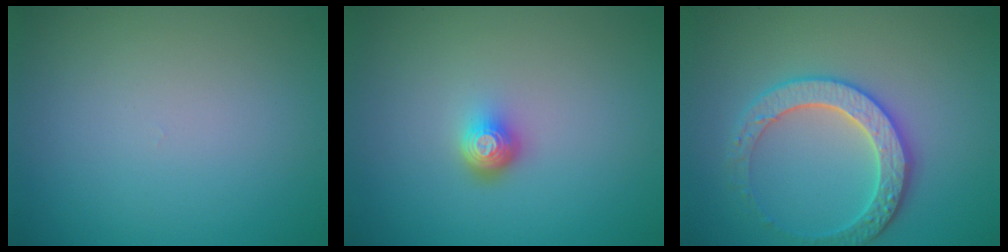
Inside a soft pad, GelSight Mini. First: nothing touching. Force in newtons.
{"total": 2.0, "press": 1.4, "slide": 1.5}
{"total": 3.9, "press": 3.9, "slide": 0.8}